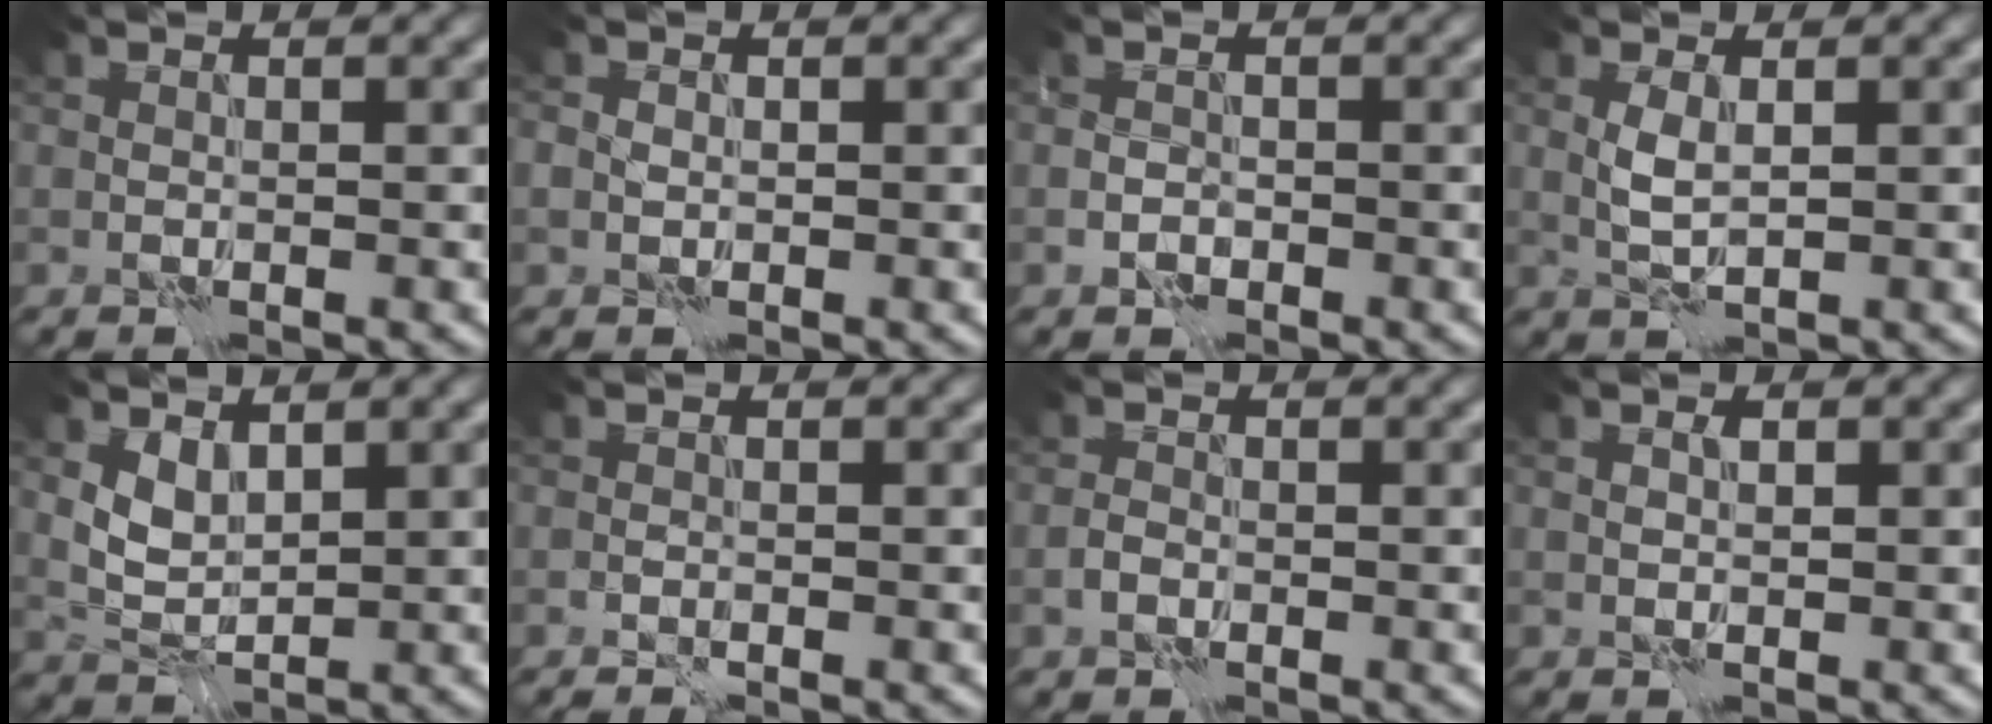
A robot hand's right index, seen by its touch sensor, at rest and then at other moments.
{"total": 0.9, "force": [0.1, 0.9, 0.2], "torque": [-0.002, -0.001, -0.001]}
{"total": 1.0, "force": [-0.6, 0.6, 0.4], "torque": [-0.005, 0.004, -0.014]}
{"total": 1.7, "force": [0.4, 0.6, 1.6], "torque": [-0.040, 0.003, 0.011]}
{"total": 2.3, "force": [1.4, 1.2, 1.4], "torque": [-0.033, -0.004, 0.033]}
{"total": 0.6, "force": [-0.6, 0.0, 0.2], "torque": [-0.004, 0.002, -0.012]}
{"total": 1.0, "force": [-0.6, 0.7, 0.5], "torque": [-0.009, 0.002, -0.014]}
{"total": 0.5, "force": [0.4, 0.1, 0.4], "torque": [-0.006, 0.002, 0.006]}